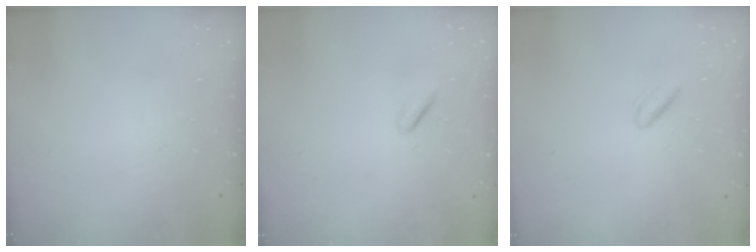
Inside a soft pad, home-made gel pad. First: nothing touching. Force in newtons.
{"total": 1.2, "press": 0.9, "slide": 0.7}
{"total": 2.3, "press": 2.0, "slide": 1.3}